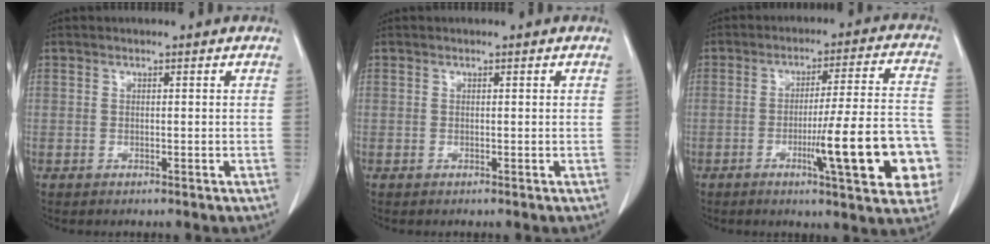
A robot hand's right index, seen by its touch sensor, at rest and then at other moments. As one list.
[{"total": 0.0}, {"total": 16.7, "force": [-5.1, 1.7, 15.8], "torque": [-0.172, 0.015, -0.063]}]